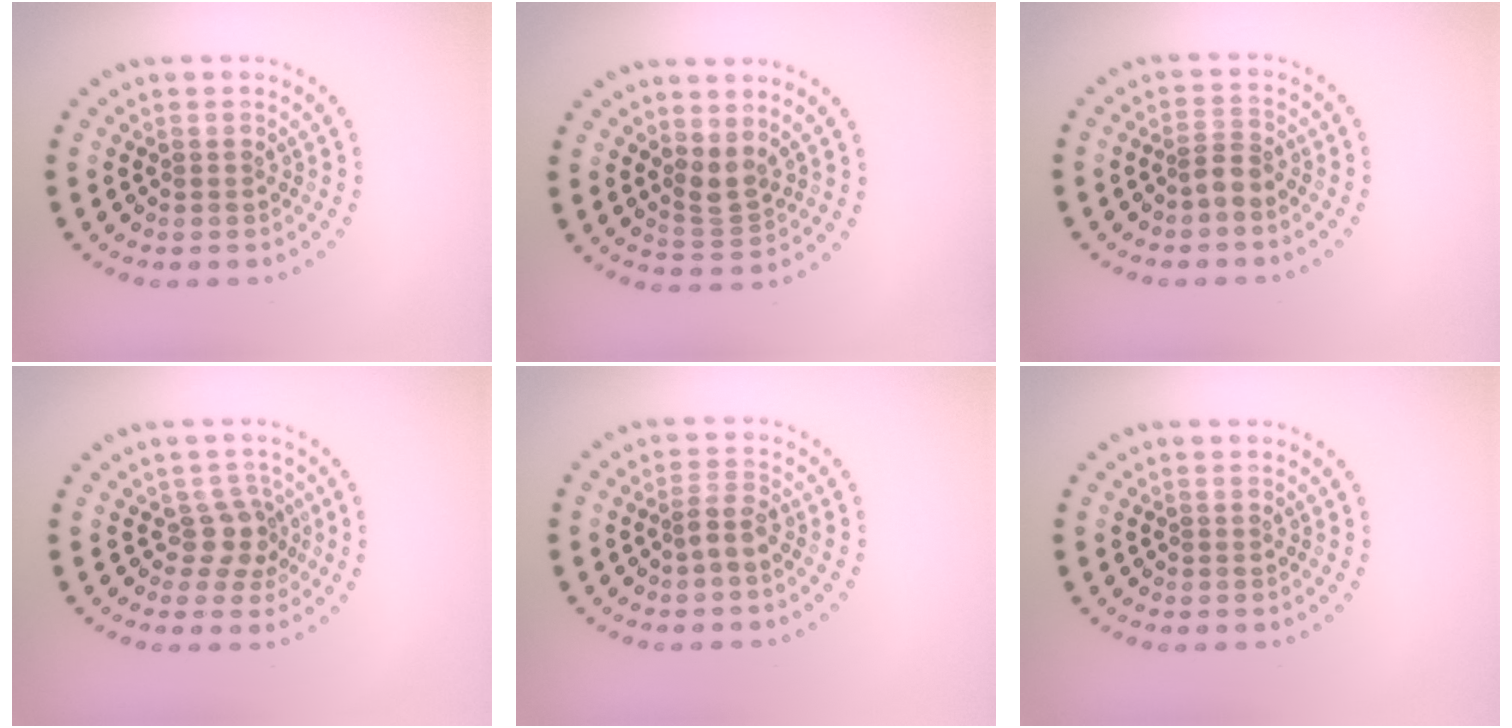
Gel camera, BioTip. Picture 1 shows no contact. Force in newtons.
{"total": 2.1, "press": 1.7, "slide": 1.2}
{"total": 2.0, "press": 1.6, "slide": 1.2}
{"total": 2.6, "press": 2.0, "slide": 1.6}
{"total": 1.9, "press": 1.4, "slide": 1.2}
{"total": 0.0}